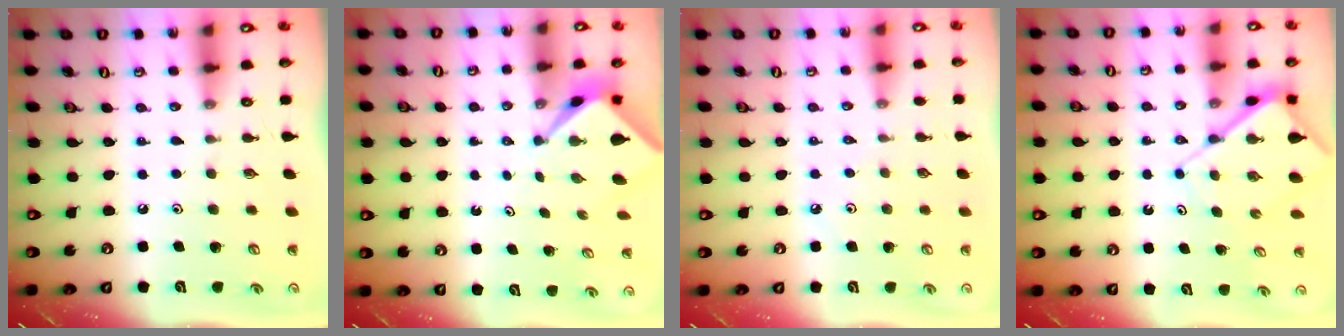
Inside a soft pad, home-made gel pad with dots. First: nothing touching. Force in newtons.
{"total": 2.1, "press": 2.1, "slide": 0.3}
{"total": 2.0, "press": 2.0, "slide": 0.5}
{"total": 7.5, "press": 7.4, "slide": 0.7}